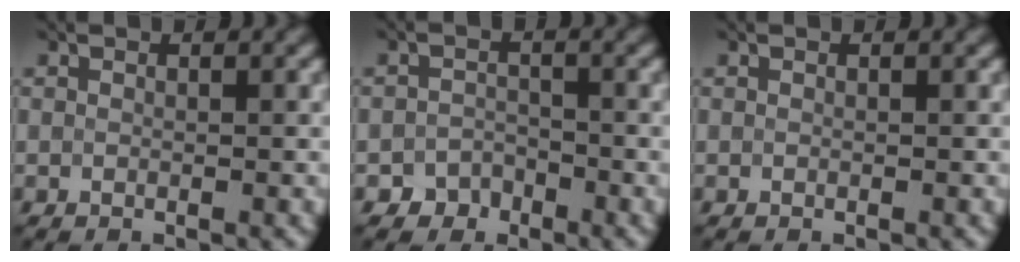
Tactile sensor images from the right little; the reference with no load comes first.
{"total": 2.0, "force": [-1.5, 1.4, 0.1], "torque": [0.010, 0.005, -0.031]}
{"total": 0.0}